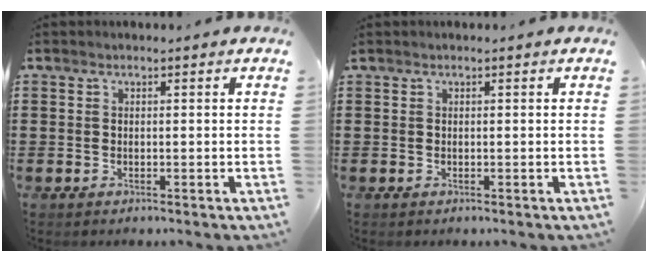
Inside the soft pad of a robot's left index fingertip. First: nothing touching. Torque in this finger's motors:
{"motor_torque": [0.90, -1.24, 0.81, 0.11]}